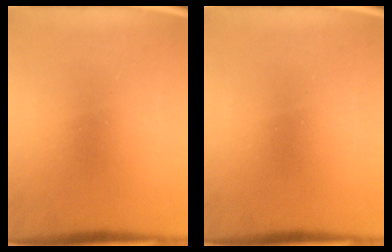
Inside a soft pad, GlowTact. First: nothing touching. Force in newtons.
{"total": 0.0}